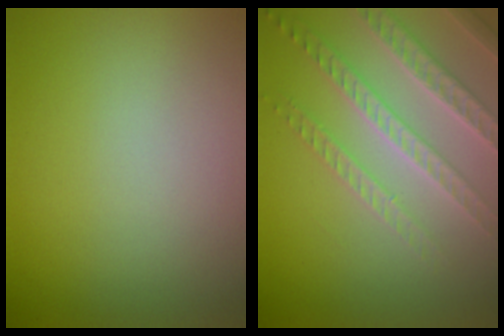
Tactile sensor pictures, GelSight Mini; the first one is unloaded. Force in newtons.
{"total": 4.0, "press": 3.9, "slide": 0.8}